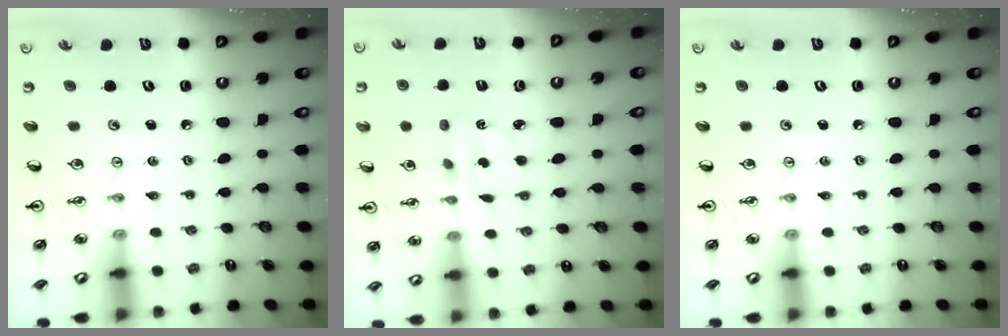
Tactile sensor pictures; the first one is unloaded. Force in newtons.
{"total": 2.2, "press": 2.2, "slide": 0.6}
{"total": 0.0}